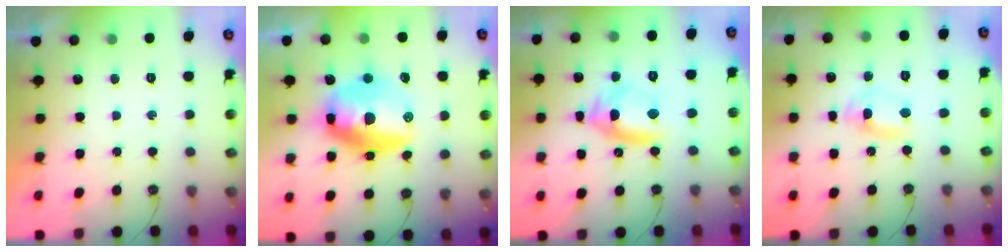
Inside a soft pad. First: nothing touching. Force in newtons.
{"total": 16.1, "press": 16.1, "slide": 1.5}
{"total": 11.4, "press": 11.4, "slide": 1.3}
{"total": 2.7, "press": 2.5, "slide": 1.2}